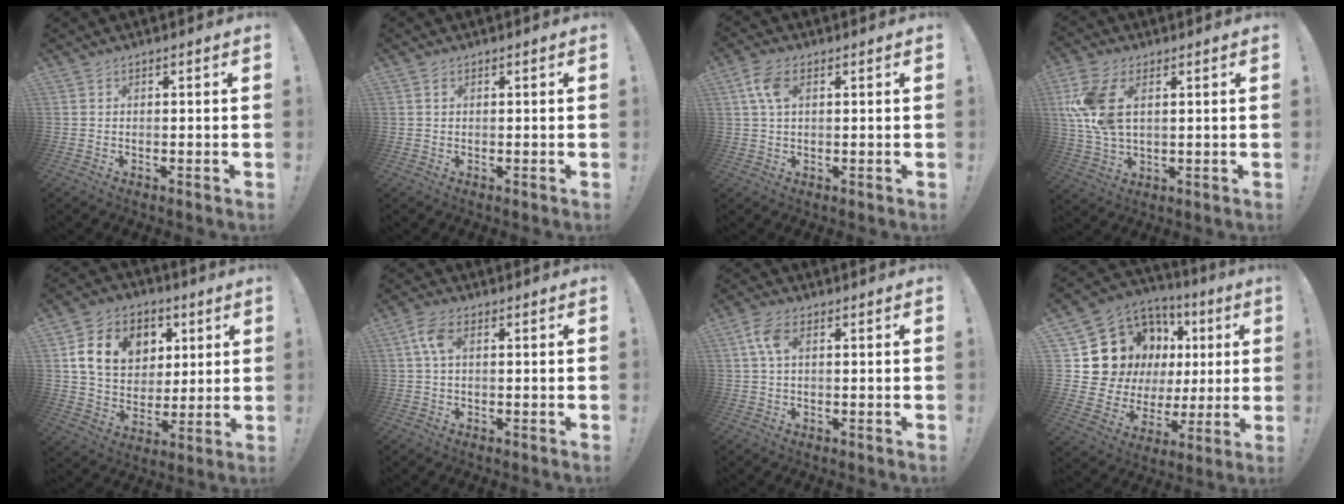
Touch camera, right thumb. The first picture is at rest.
{"total": 0.6, "force": [0.4, 0.2, 0.4], "torque": [-0.008, 0.001, 0.008]}
{"total": 6.4, "force": [2.1, 3.5, 5.0], "torque": [-0.096, 0.001, 0.038]}
{"total": 12.8, "force": [3.6, 7.2, 10.0], "torque": [-0.194, -0.012, 0.068]}
{"total": 16.2, "force": [5.5, 12.4, 8.7], "torque": [-0.134, -0.014, 0.110]}
{"total": 5.7, "force": [1.4, 2.9, 4.7], "torque": [-0.089, 0.004, 0.023]}
{"total": 5.9, "force": [1.6, 3.1, 4.8], "torque": [-0.091, 0.004, 0.027]}
{"total": 15.9, "force": [6.4, 12.5, 7.6], "torque": [-0.115, -0.052, 0.156]}